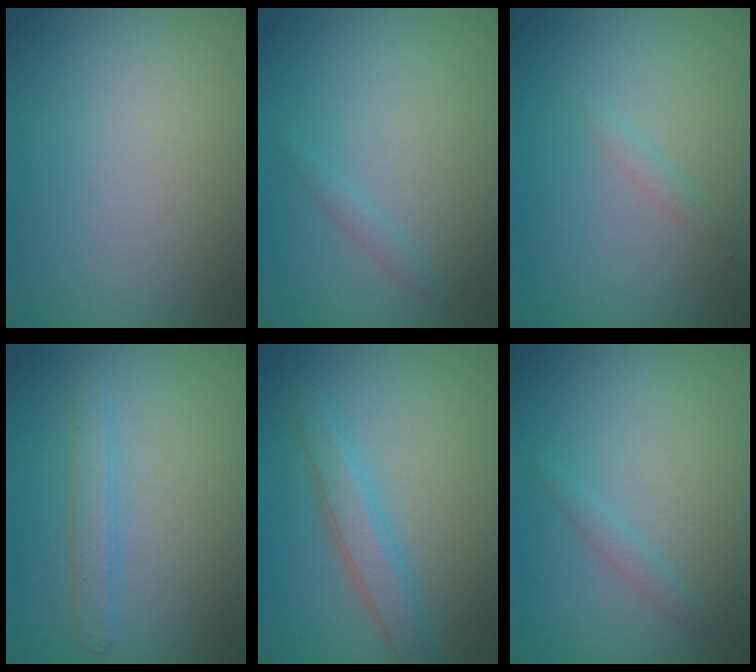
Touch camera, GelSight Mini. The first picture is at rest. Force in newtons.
{"total": 0.8, "press": 0.8, "slide": 0.0}
{"total": 0.7, "press": 0.7, "slide": 0.1}
{"total": 1.8, "press": 1.8, "slide": 0.1}
{"total": 2.9, "press": 2.9, "slide": 0.1}
{"total": 1.0, "press": 1.0, "slide": 0.0}